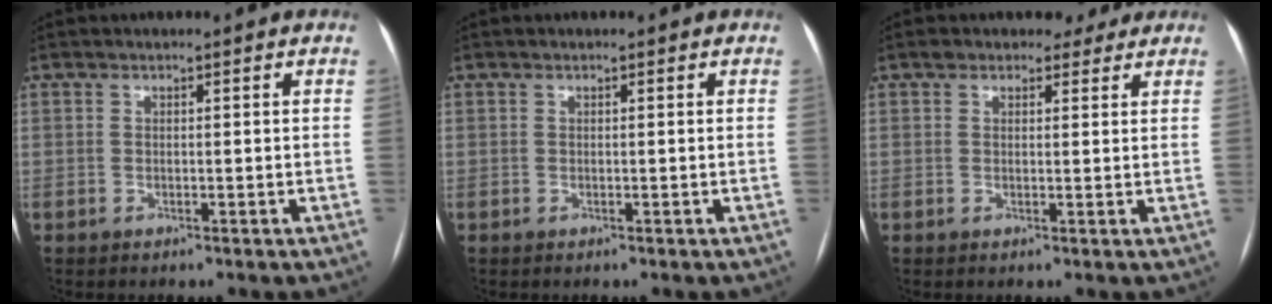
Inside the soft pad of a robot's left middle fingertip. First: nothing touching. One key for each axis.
{"total": 0.0}
{"total": 3.8, "fx": 3.1, "fy": 2.1, "fz": 0.9, "tx": -0.001, "ty": 0.016, "tz": 0.039}